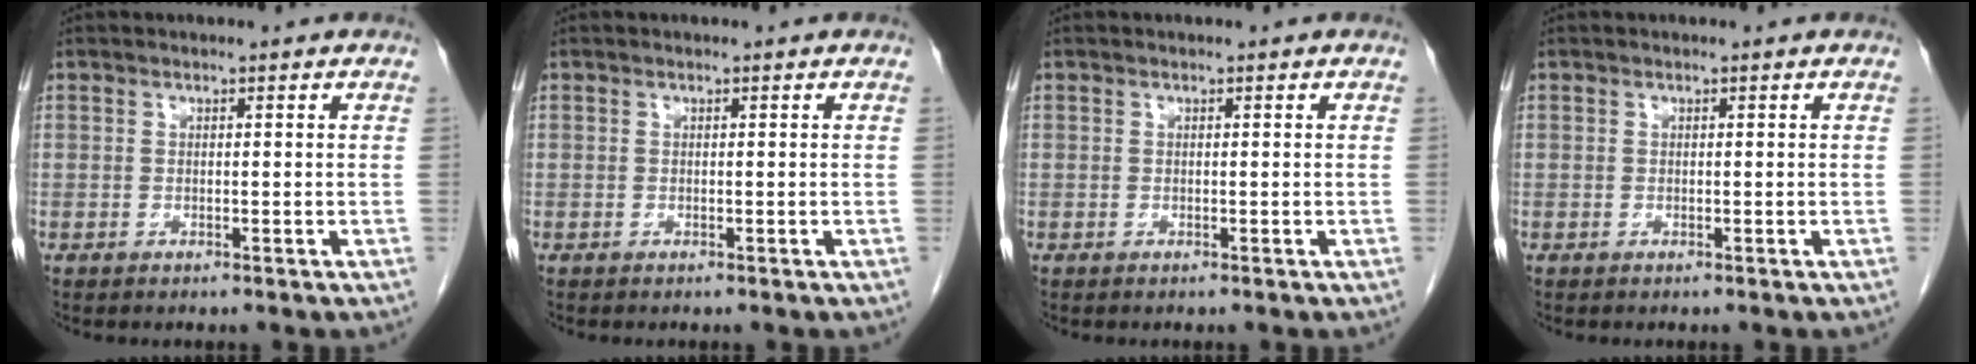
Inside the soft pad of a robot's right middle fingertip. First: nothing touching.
{"total": 0.0}
{"total": 0.0}
{"total": 0.0}